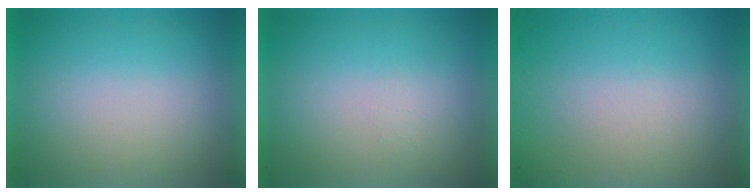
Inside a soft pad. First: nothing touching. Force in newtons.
{"total": 1.3}
{"total": 5.9}